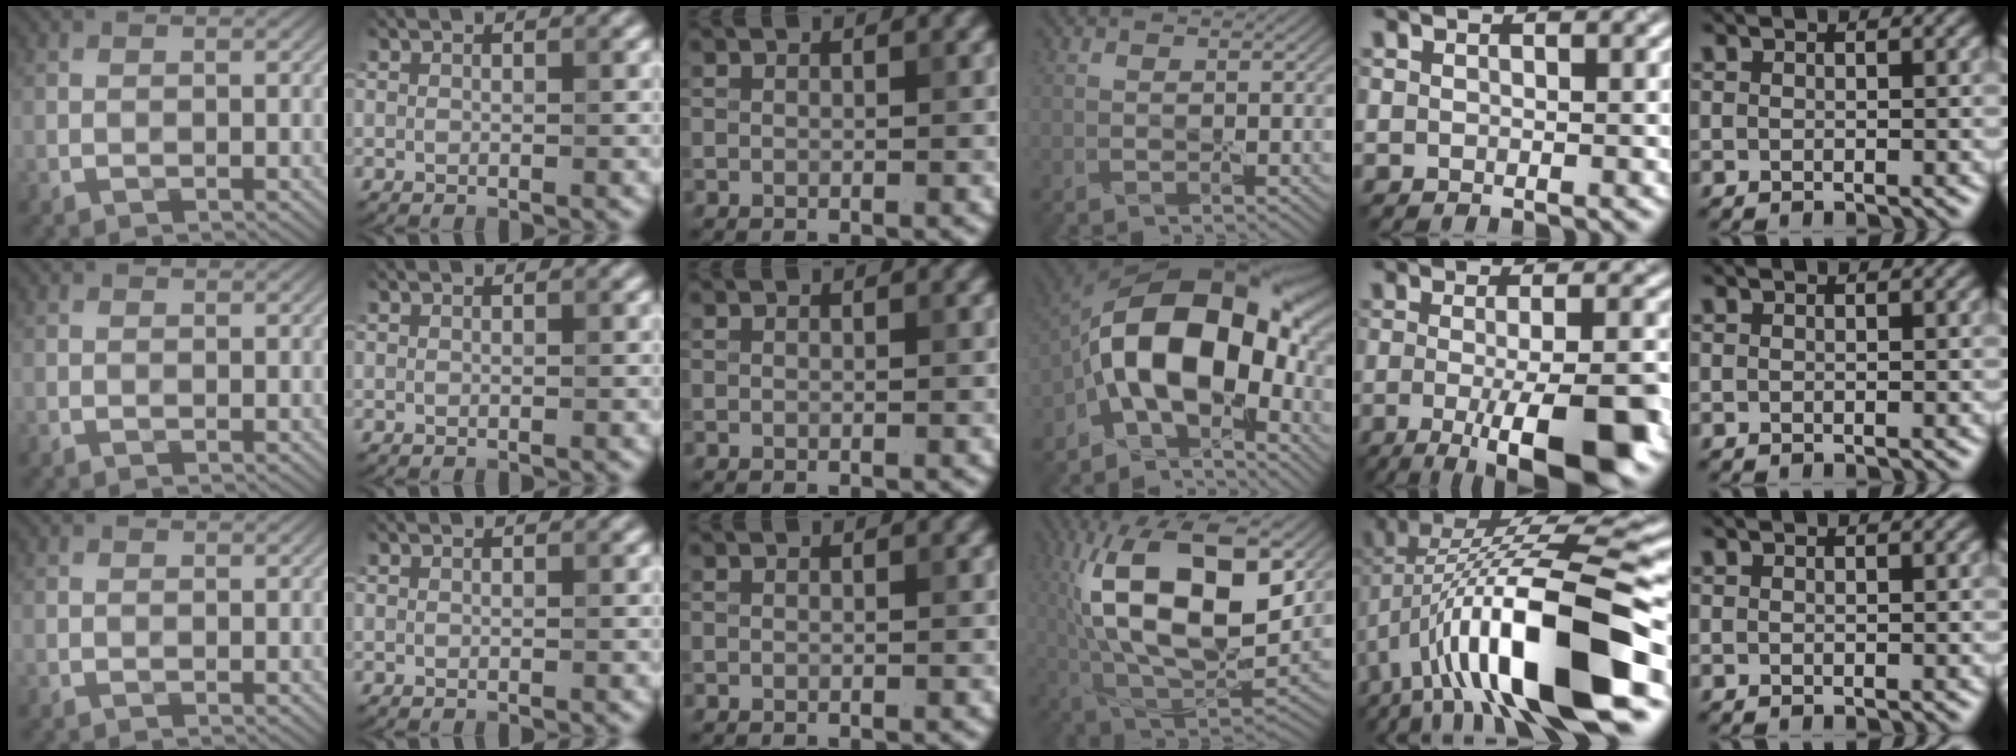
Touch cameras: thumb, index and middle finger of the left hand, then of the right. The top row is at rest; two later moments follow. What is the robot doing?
{"motion": "peel", "object": "tape"}